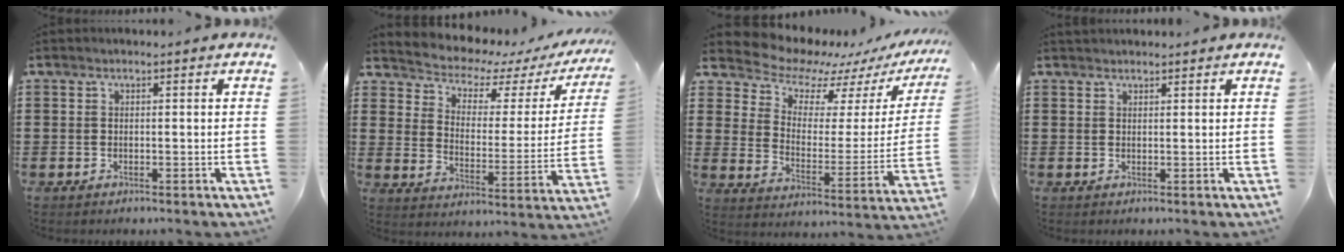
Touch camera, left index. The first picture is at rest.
{"total": 4.4, "force": [4.0, 1.6, 0.9], "torque": [-0.046, -0.033, 0.062]}
{"total": 8.3, "force": [7.7, 2.8, 1.5], "torque": [-0.063, -0.065, 0.131]}
{"total": 0.8, "force": [0.8, 0.1, 0.0], "torque": [-0.002, 0.000, 0.017]}